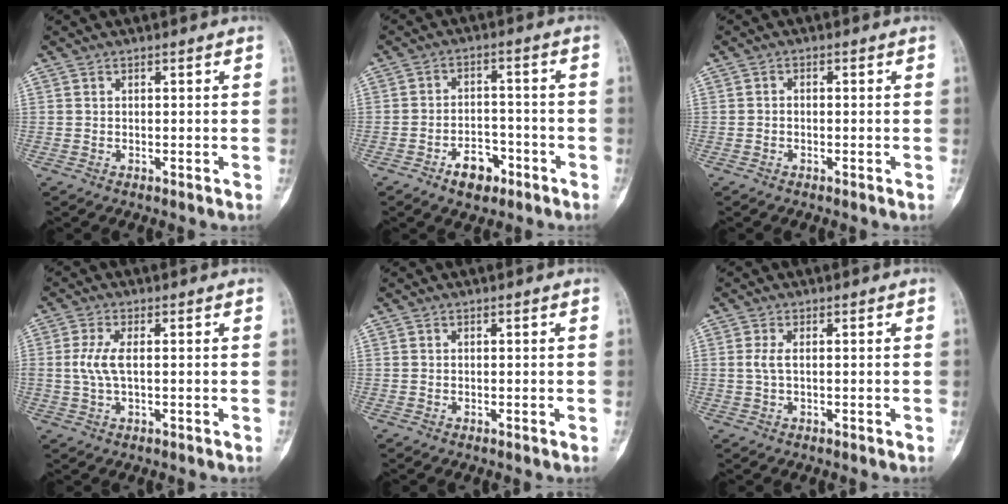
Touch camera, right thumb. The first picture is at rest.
{"total": 6.4, "force": [-3.9, 3.9, 3.3], "torque": [-0.024, 0.030, -0.062]}
{"total": 0.7, "force": [-0.3, 0.5, 0.4], "torque": [0.001, 0.001, -0.011]}
{"total": 4.7, "force": [0.3, 1.8, 4.3], "torque": [-0.111, 0.005, 0.007]}
{"total": 0.0}
{"total": 2.0, "force": [0.3, 0.7, 1.9], "torque": [-0.051, 0.005, 0.010]}